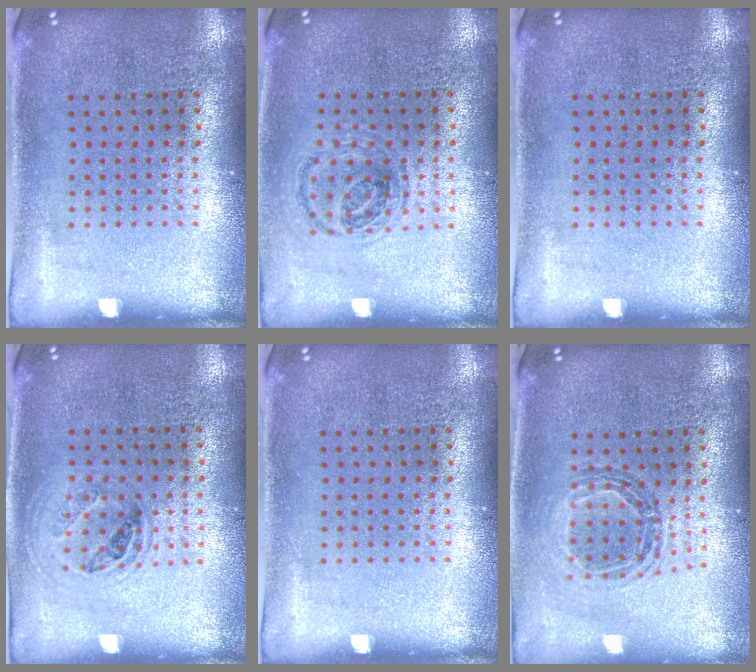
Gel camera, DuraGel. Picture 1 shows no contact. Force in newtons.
{"total": 0.9, "press": 0.9, "slide": 0.3}
{"total": 0.0}
{"total": 1.0, "press": 0.9, "slide": 0.4}
{"total": 0.0}
{"total": 0.9, "press": 0.9, "slide": 0.1}